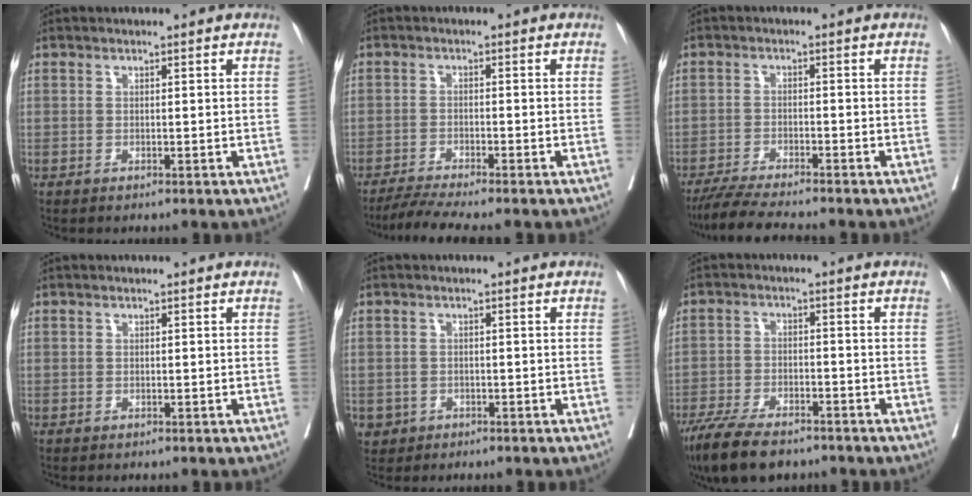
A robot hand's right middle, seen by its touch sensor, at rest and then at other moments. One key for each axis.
{"total": 5.7, "fx": -5.0, "fy": -0.8, "fz": 2.7, "tx": -0.038, "ty": -0.015, "tz": -0.085}
{"total": 7.4, "fx": -6.5, "fy": -0.2, "fz": 3.4, "tx": -0.052, "ty": -0.022, "tz": -0.112}
{"total": 0.0}
{"total": 2.6, "fx": -1.3, "fy": 2.3, "fz": 0.2, "tx": 0.001, "ty": 0.007, "tz": -0.020}
{"total": 10.7, "fx": -8.3, "fy": 3.3, "fz": 5.9, "tx": -0.103, "ty": -0.019, "tz": -0.141}